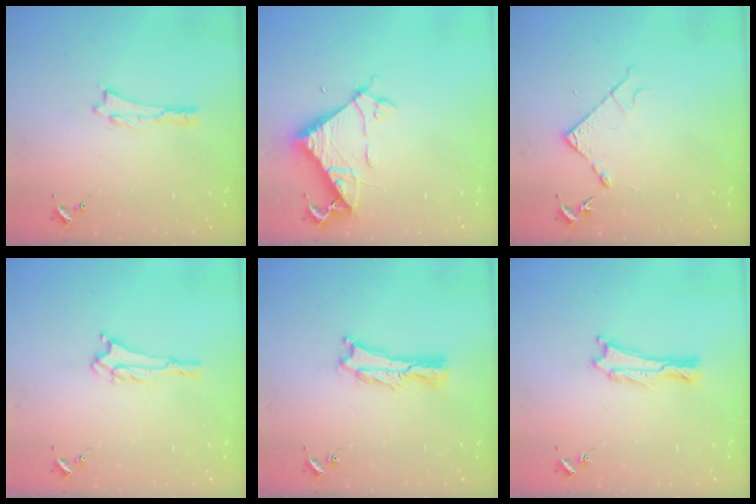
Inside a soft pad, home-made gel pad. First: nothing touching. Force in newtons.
{"total": 6.8, "press": 6.8, "slide": 0.6}
{"total": 4.2, "press": 4.2, "slide": 0.5}
{"total": 1.9, "press": 1.9, "slide": 0.4}
{"total": 1.4, "press": 1.4, "slide": 0.3}
{"total": 0.6, "press": 0.6, "slide": 0.2}